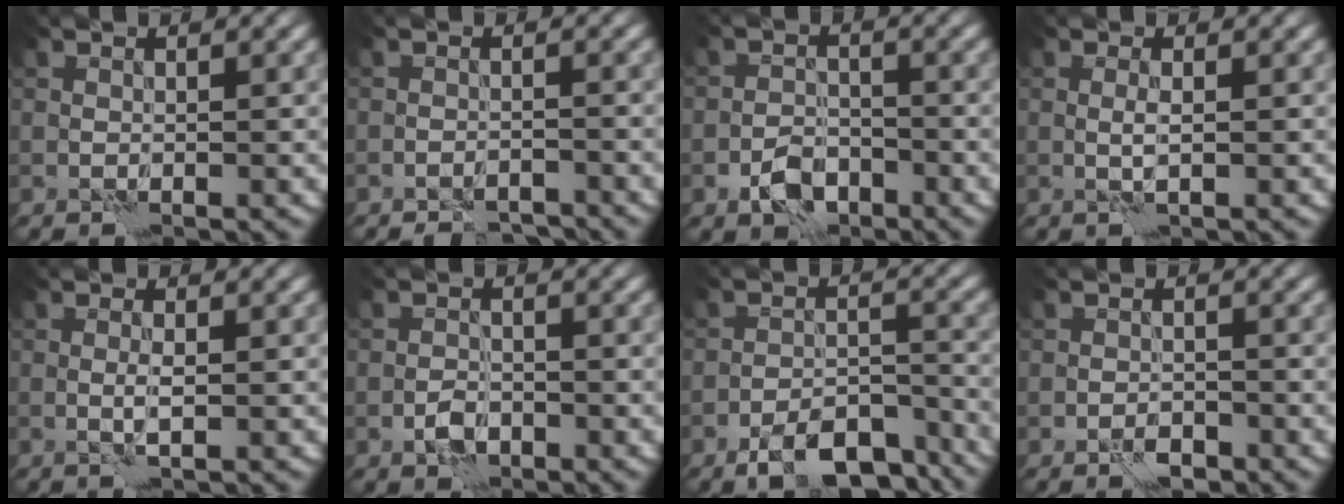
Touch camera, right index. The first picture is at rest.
{"total": 2.9, "force": [-2.6, 0.7, 0.8], "torque": [-0.011, 0.001, -0.041]}
{"total": 3.4, "force": [-2.1, 2.0, 1.7], "torque": [-0.026, 0.003, -0.042]}
{"total": 1.1, "force": [0.0, 0.0, 1.1], "torque": [-0.026, 0.001, -0.002]}
{"total": 1.2, "force": [0.1, 0.1, 1.2], "torque": [-0.025, 0.000, 0.001]}
{"total": 2.0, "force": [-1.1, 1.2, 1.1], "torque": [-0.019, 0.005, -0.023]}
{"total": 8.3, "force": [-6.2, 3.0, 4.7], "torque": [-0.065, 0.000, -0.102]}
{"total": 1.6, "force": [-1.2, 0.7, 0.8], "torque": [-0.011, 0.005, -0.021]}